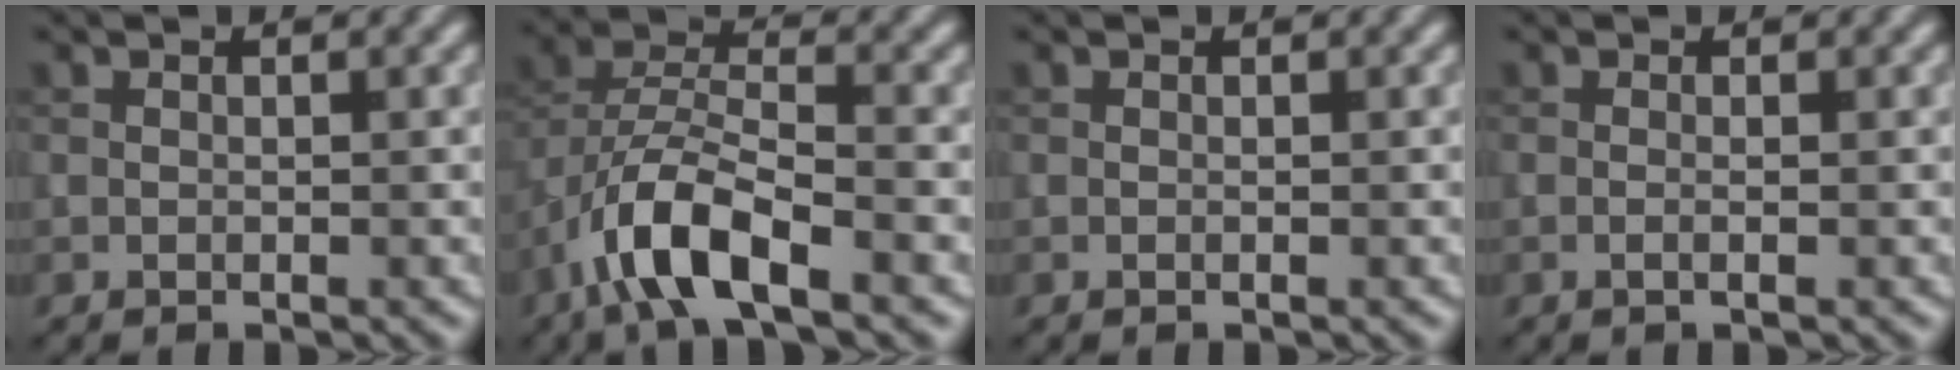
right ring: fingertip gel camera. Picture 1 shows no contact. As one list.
[{"total": 6.9, "force": [-3.8, 2.5, 5.2], "torque": [-0.100, 0.002, -0.078]}, {"total": 0.0}, {"total": 0.9, "force": [-0.1, 0.3, 0.8], "torque": [-0.014, -0.007, -0.007]}]